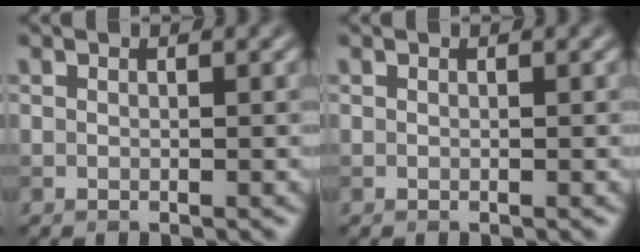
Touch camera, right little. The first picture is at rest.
{"total": 0.0}